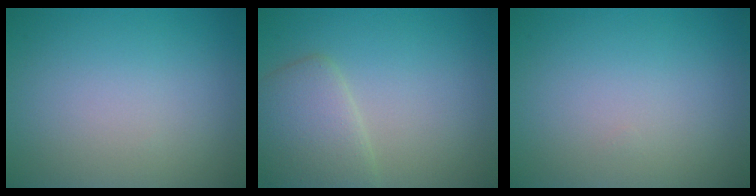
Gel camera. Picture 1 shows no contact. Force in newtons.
{"total": 3.8, "press": 3.8, "slide": 0.3}
{"total": 0.0}